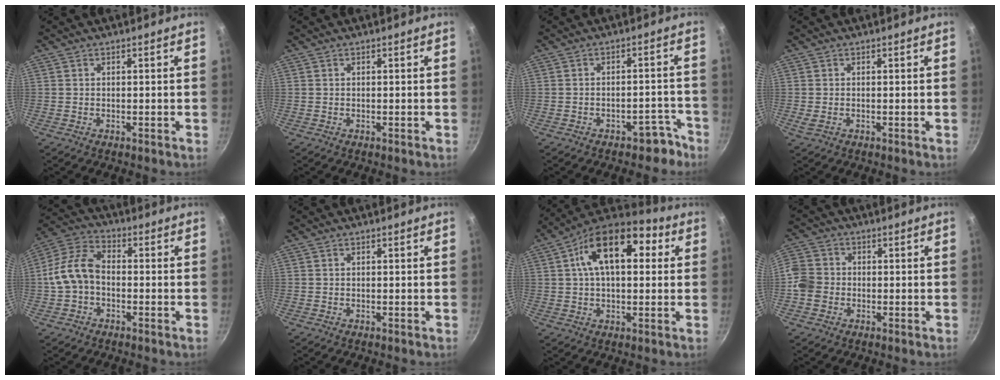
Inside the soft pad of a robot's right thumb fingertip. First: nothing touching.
{"total": 0.0}
{"total": 4.9, "force": [-3.6, 2.6, 2.0], "torque": [0.009, 0.056, -0.025]}
{"total": 1.2, "force": [-0.2, 0.5, 1.0], "torque": [-0.021, -0.003, -0.002]}
{"total": 9.7, "force": [-1.4, 6.8, 6.9], "torque": [-0.121, 0.036, -0.042]}
{"total": 0.0}
{"total": 17.3, "force": [4.5, 9.8, 13.6], "torque": [-0.189, 0.020, 0.053]}
{"total": 5.8, "force": [-1.4, 5.1, 2.3], "torque": [-0.032, 0.016, -0.042]}